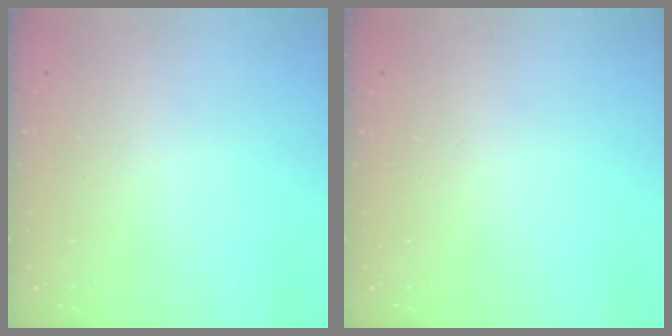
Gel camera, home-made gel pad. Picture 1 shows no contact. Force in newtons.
{"total": 0.0}